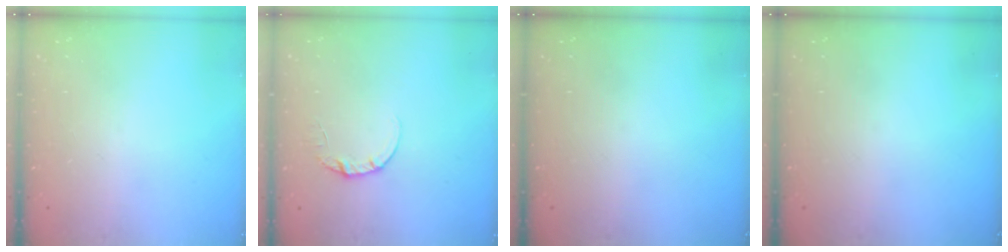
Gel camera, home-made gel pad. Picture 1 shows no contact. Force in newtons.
{"total": 3.6, "press": 3.6, "slide": 0.3}
{"total": 0.0}
{"total": 0.0}